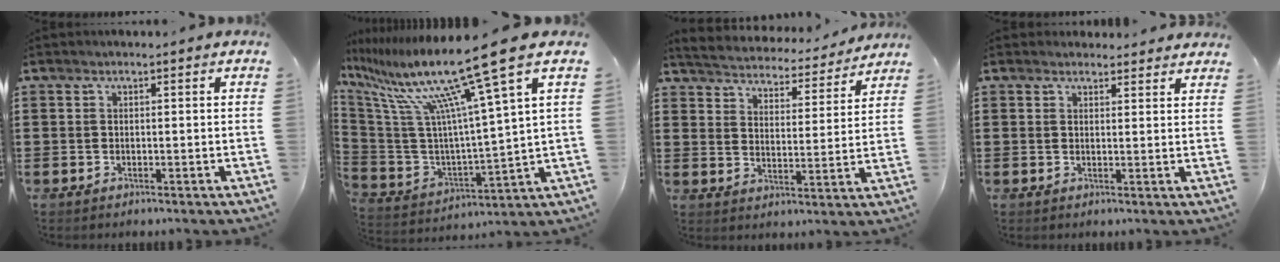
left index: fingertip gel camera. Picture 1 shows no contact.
{"total": 17.2, "force": [11.5, 0.8, 12.7], "torque": [-0.266, -0.079, 0.175]}
{"total": 4.2, "force": [4.2, 0.0, 0.2], "torque": [-0.029, -0.035, 0.066]}
{"total": 2.1, "force": [2.0, 0.5, 0.1], "torque": [0.001, -0.004, 0.038]}